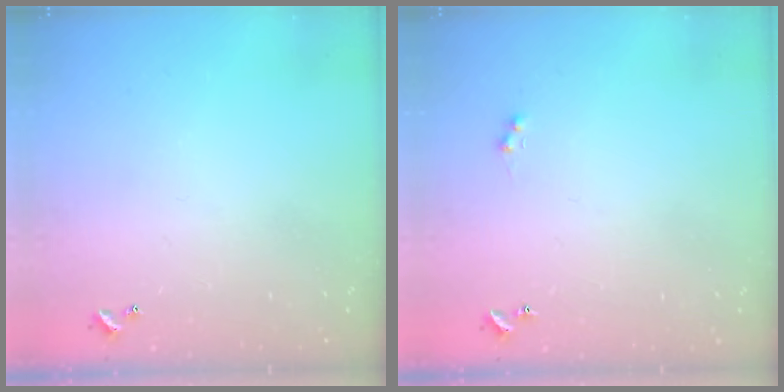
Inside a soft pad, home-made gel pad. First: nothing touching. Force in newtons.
{"total": 1.0, "press": 0.9, "slide": 0.4}